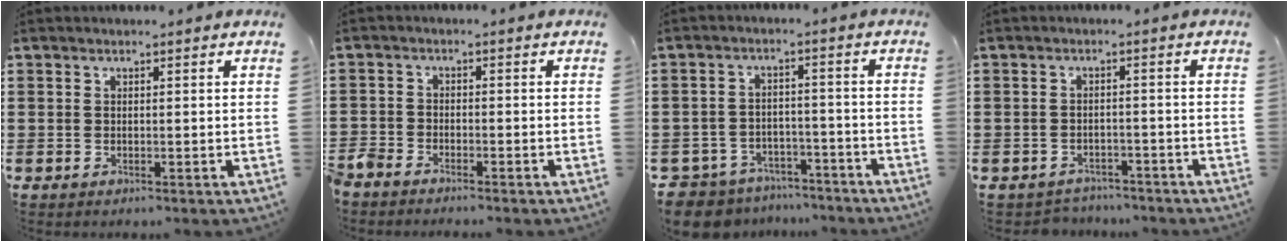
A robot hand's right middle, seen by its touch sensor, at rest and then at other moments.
{"total": 2.7, "force": [-2.6, 0.5, 0.1], "torque": [-0.022, -0.003, -0.061]}
{"total": 5.8, "force": [-5.7, 1.2, 0.4], "torque": [-0.037, 0.003, -0.123]}
{"total": 2.3, "force": [-2.2, 0.5, -0.2], "torque": [-0.006, -0.001, -0.049]}